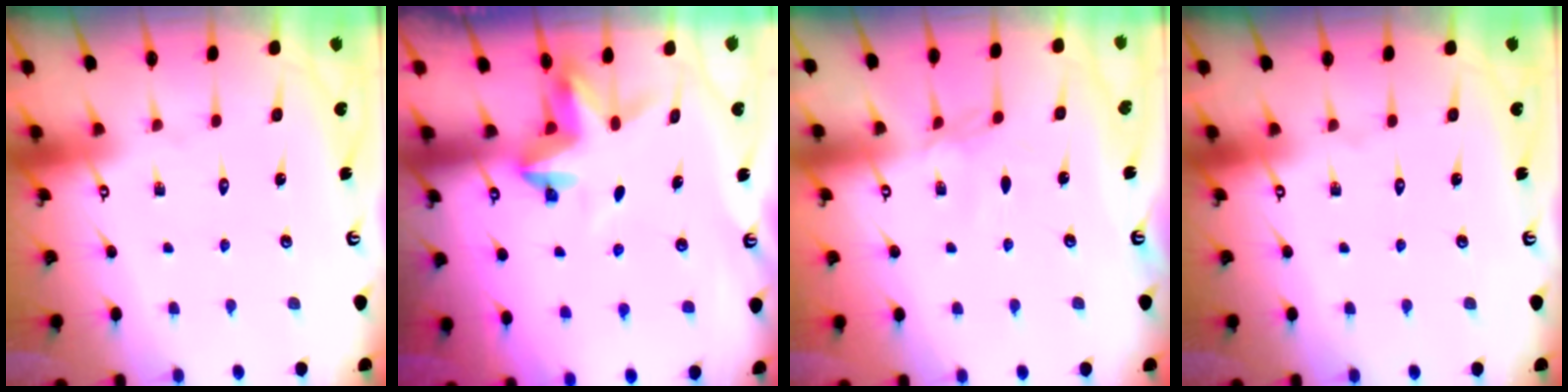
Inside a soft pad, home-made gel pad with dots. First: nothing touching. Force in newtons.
{"total": 3.4, "press": 3.4, "slide": 0.2}
{"total": 2.8, "press": 2.7, "slide": 0.5}
{"total": 0.0}